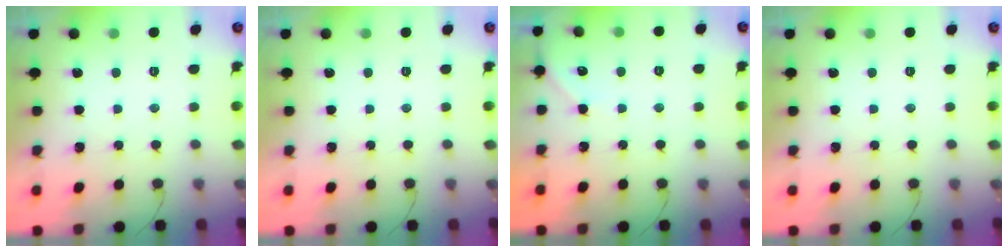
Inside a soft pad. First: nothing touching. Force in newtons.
{"total": 0.0}
{"total": 3.1, "press": 3.1, "slide": 0.5}
{"total": 0.0}